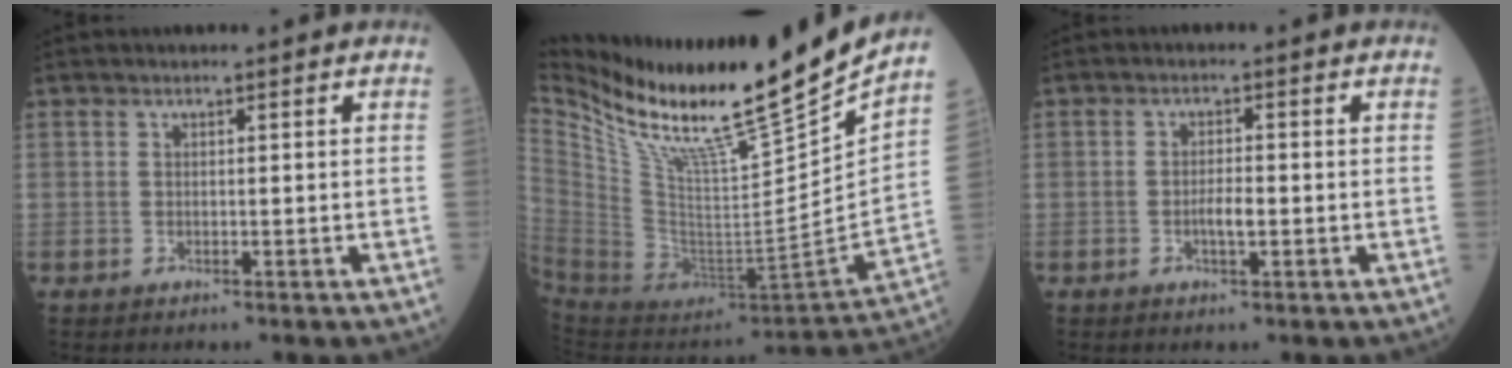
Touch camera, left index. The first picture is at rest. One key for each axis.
{"total": 26.8, "fx": 22.0, "fy": 0.1, "fz": 15.3, "tx": -0.269, "ty": -0.080, "tz": 0.368}
{"total": 2.4, "fx": -0.9, "fy": 0.6, "fz": 2.1, "tx": -0.040, "ty": -0.001, "tz": -0.015}